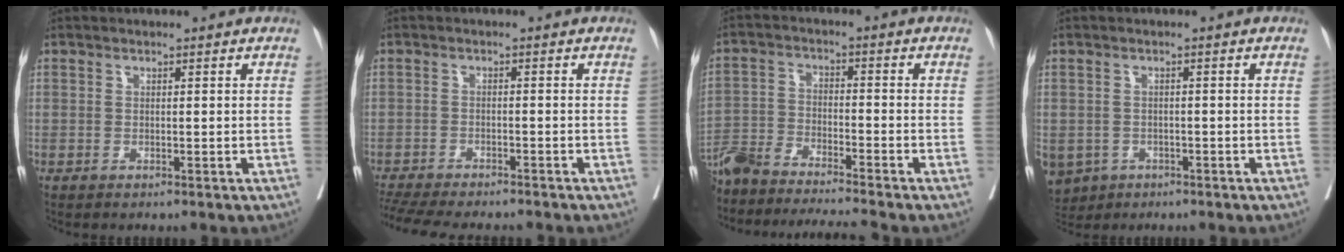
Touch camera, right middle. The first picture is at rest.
{"total": 13.4, "force": [-11.8, 2.4, 5.7], "torque": [-0.107, -0.015, -0.169]}
{"total": 13.5, "force": [-12.5, -0.6, 5.0], "torque": [-0.085, -0.003, -0.216]}
{"total": 8.5, "force": [-4.2, 6.9, 2.8], "torque": [-0.082, -0.003, -0.059]}